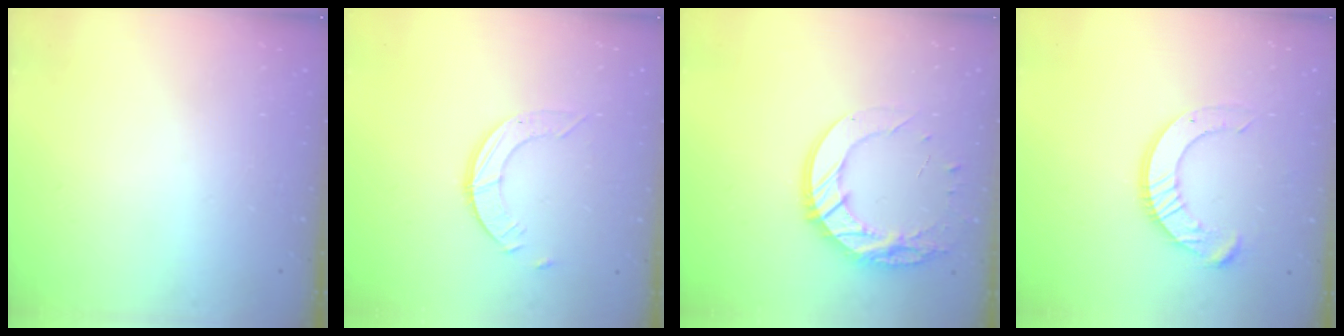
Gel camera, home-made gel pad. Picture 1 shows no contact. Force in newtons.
{"total": 3.7, "press": 3.6, "slide": 0.4}
{"total": 16.5, "press": 16.5, "slide": 1.4}
{"total": 12.2, "press": 12.1, "slide": 1.2}